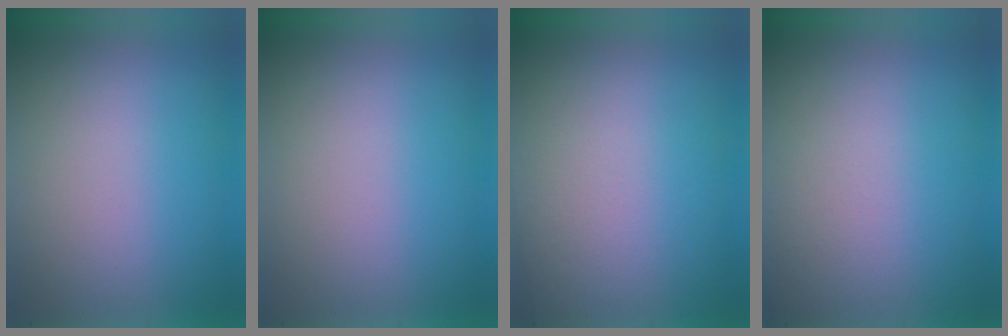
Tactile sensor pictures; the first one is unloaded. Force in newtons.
{"total": 0.0}
{"total": 2.8}
{"total": 2.5}